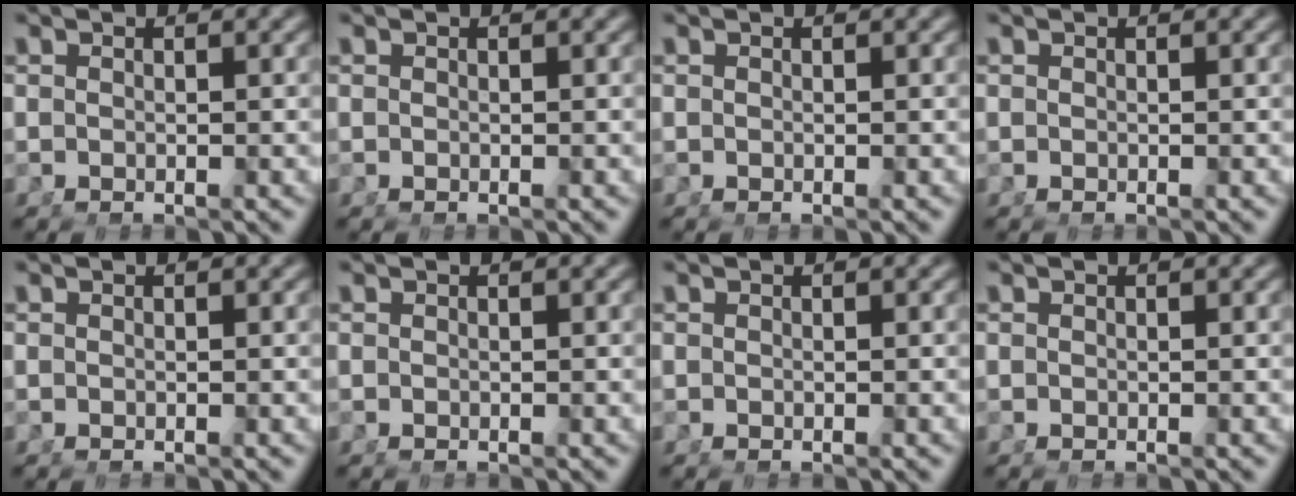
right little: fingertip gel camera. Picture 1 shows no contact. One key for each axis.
{"total": 0.0}
{"total": 0.0}
{"total": 0.0}
{"total": 0.0}
{"total": 0.0}
{"total": 0.0}
{"total": 0.0}